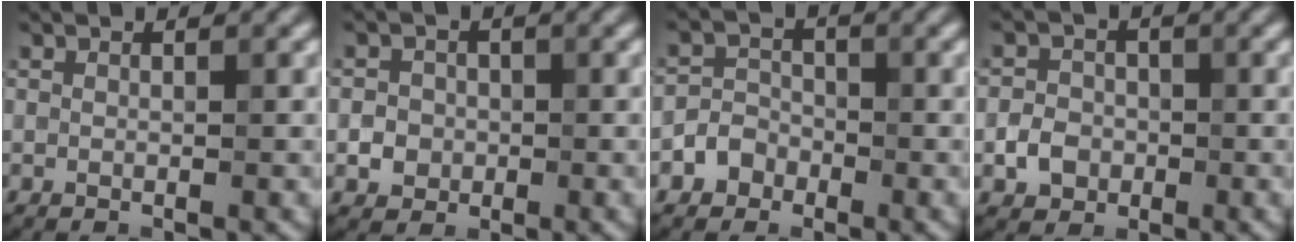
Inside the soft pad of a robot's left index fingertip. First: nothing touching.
{"total": 2.4, "force": [-0.5, 2.2, 0.7], "torque": [0.004, -0.001, -0.015]}
{"total": 2.2, "force": [-1.2, 1.8, 0.5], "torque": [0.008, 0.008, -0.032]}
{"total": 2.6, "force": [-0.8, 2.2, 1.0], "torque": [-0.013, 0.000, -0.018]}